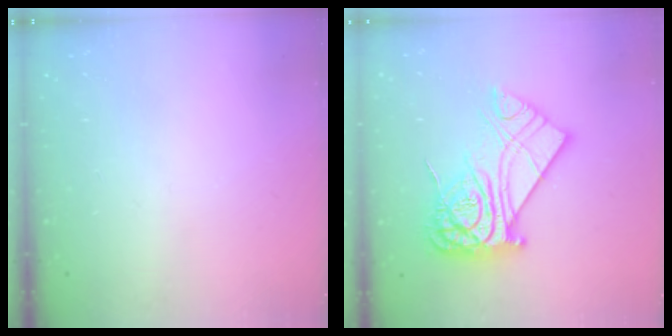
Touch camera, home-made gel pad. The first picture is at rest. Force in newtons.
{"total": 20.2, "press": 20.1, "slide": 1.9}